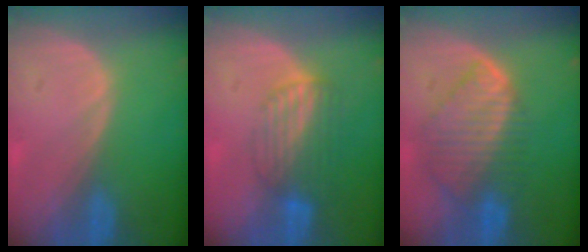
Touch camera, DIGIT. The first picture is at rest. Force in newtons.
{"total": 6.9, "press": 5.8, "slide": 3.8}
{"total": 8.9, "press": 7.7, "slide": 4.5}